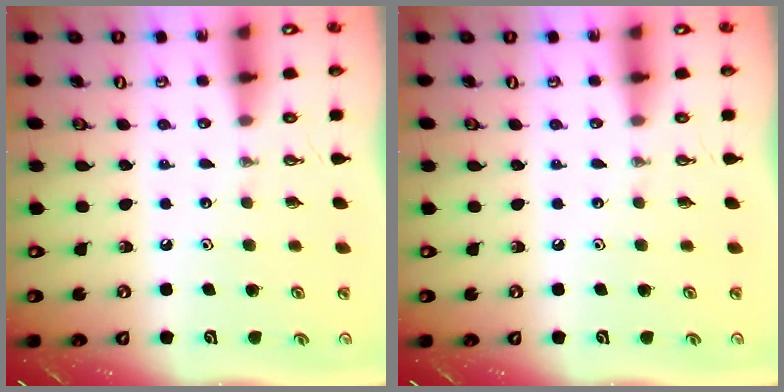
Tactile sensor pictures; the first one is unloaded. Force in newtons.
{"total": 0.0}